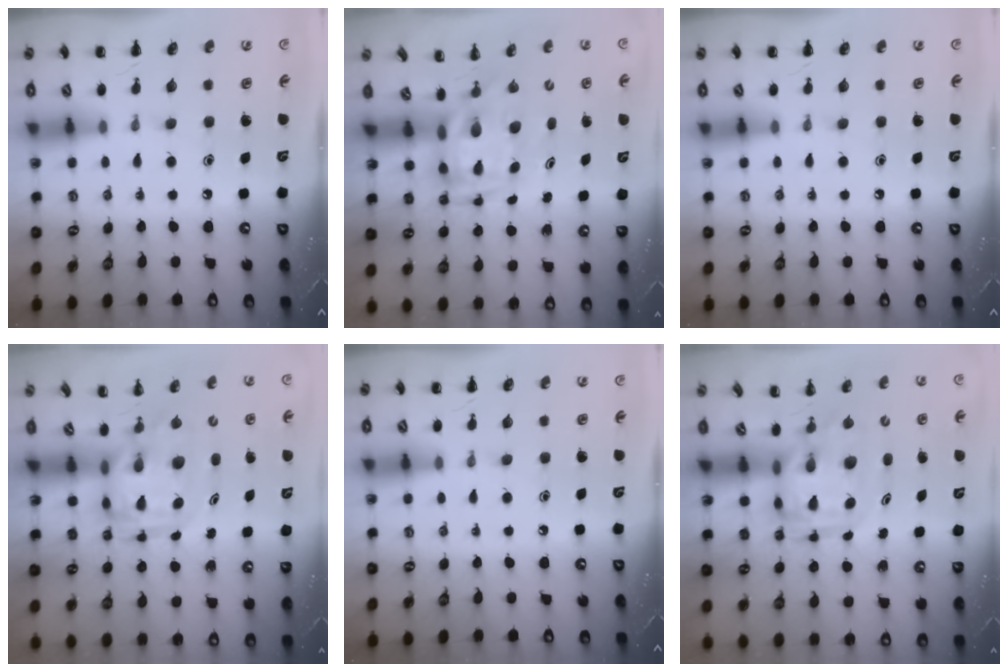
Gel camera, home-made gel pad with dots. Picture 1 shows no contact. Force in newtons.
{"total": 3.9, "press": 3.8, "slide": 0.7}
{"total": 0.0}
{"total": 3.7, "press": 3.6, "slide": 0.7}
{"total": 0.0}
{"total": 3.7, "press": 3.6, "slide": 0.7}